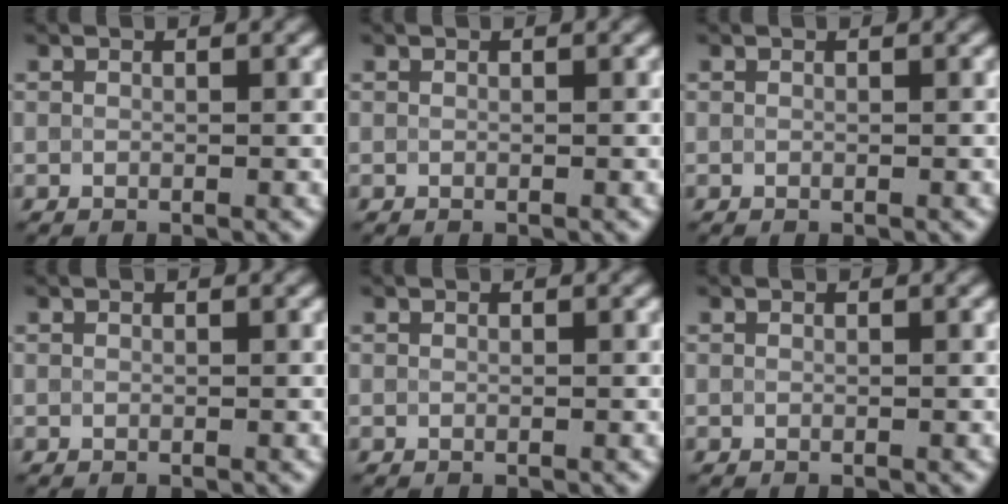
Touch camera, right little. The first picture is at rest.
{"total": 0.0}
{"total": 0.0}
{"total": 0.0}
{"total": 0.0}
{"total": 0.0}